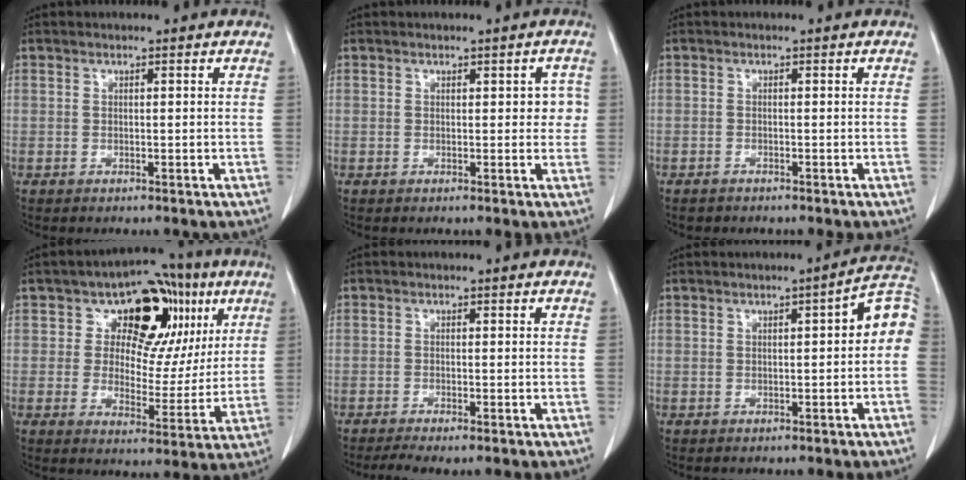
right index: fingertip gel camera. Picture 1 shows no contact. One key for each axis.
{"total": 2.6, "fx": 0.4, "fy": 1.6, "fz": 1.9, "tx": -0.007, "ty": 0.011, "tz": 0.003}
{"total": 1.0, "fx": -0.8, "fy": 0.5, "fz": 0.2, "tx": -0.006, "ty": 0.000, "tz": -0.014}
{"total": 13.4, "fx": 5.7, "fy": 9.1, "fz": 8.1, "tx": -0.075, "ty": 0.032, "tz": 0.083}
{"total": 4.1, "fx": -3.3, "fy": 0.5, "fz": 2.3, "tx": -0.032, "ty": -0.009, "tz": -0.051}
{"total": 5.5, "fx": 0.1, "fy": 1.4, "fz": 5.3, "tx": -0.058, "ty": 0.023, "tz": -0.006}